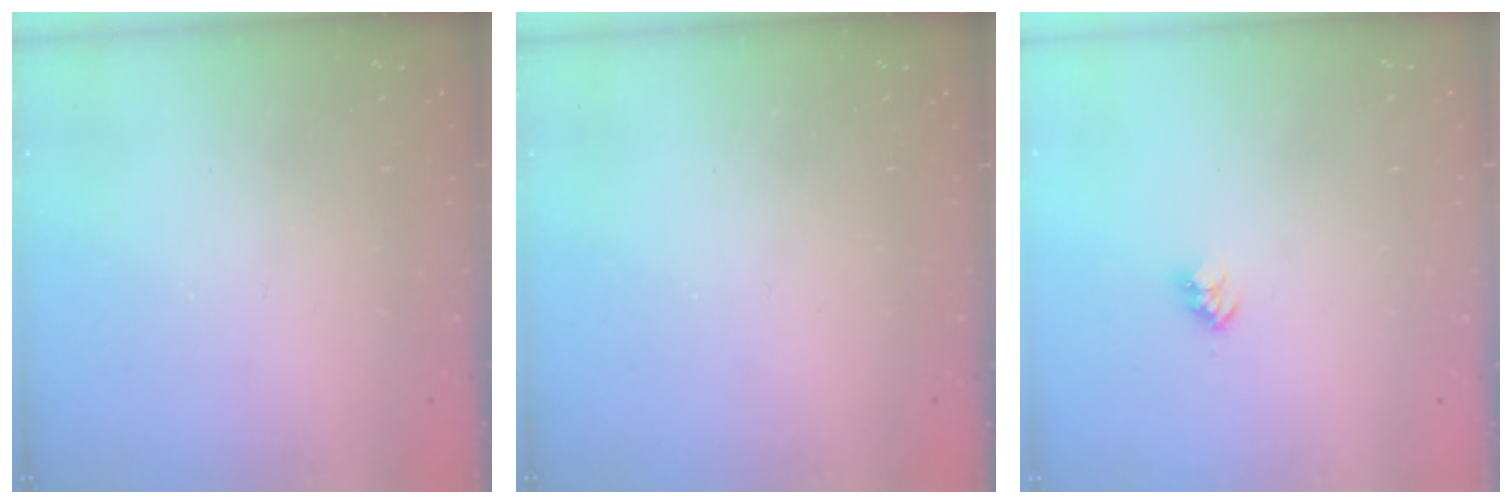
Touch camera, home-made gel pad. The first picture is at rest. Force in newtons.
{"total": 0.0}
{"total": 2.8, "press": 2.8, "slide": 0.4}